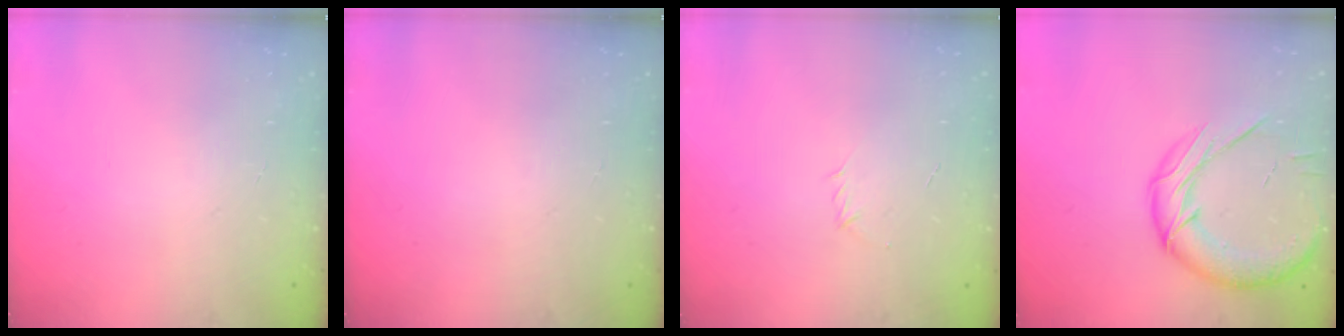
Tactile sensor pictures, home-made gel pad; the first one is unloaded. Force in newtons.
{"total": 0.0}
{"total": 2.9, "press": 2.8, "slide": 0.8}
{"total": 18.4, "press": 18.2, "slide": 2.8}